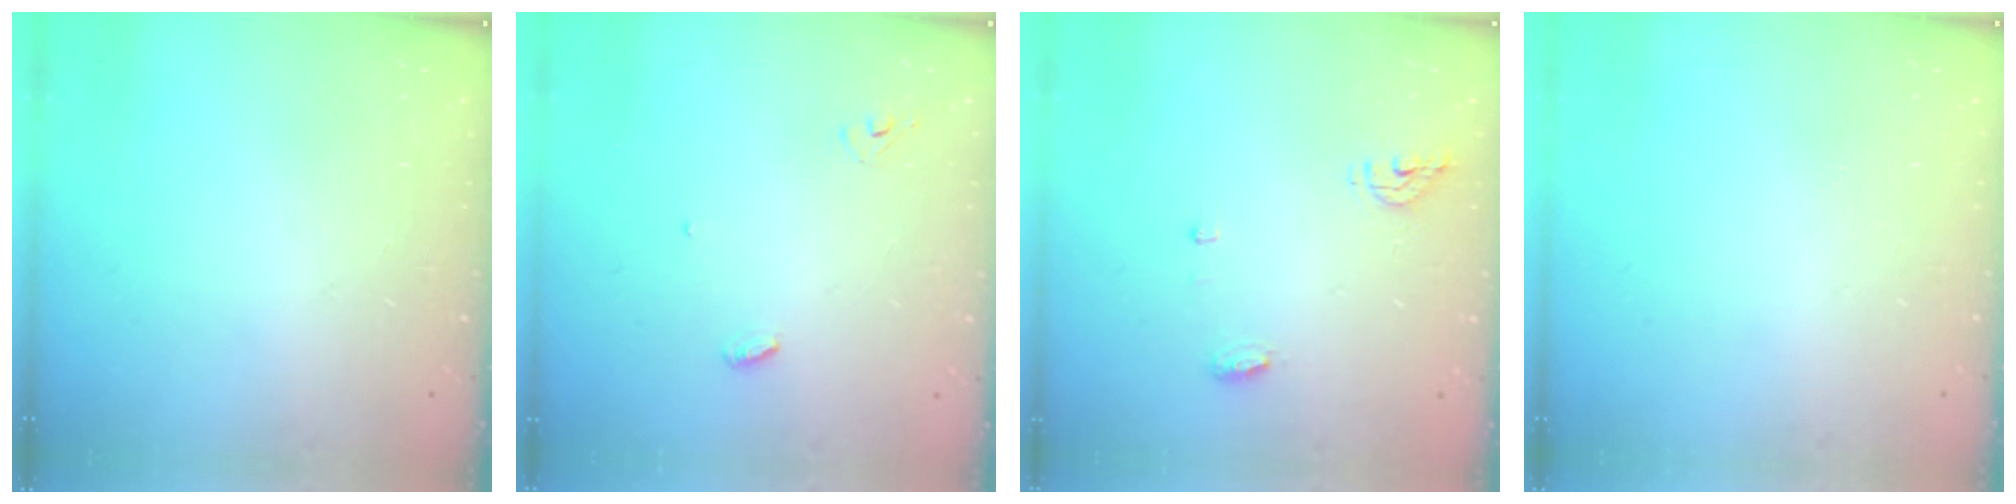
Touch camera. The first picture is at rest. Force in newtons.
{"total": 3.5, "press": 3.5, "slide": 0.3}
{"total": 9.0, "press": 5.9, "slide": 6.9}
{"total": 0.0}